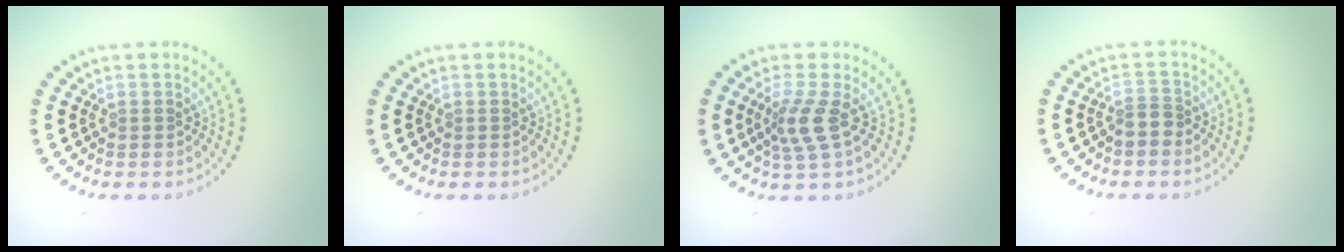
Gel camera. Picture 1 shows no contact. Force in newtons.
{"total": 0.0}
{"total": 2.9, "press": 2.1, "slide": 2.0}
{"total": 1.7, "press": 1.3, "slide": 1.2}